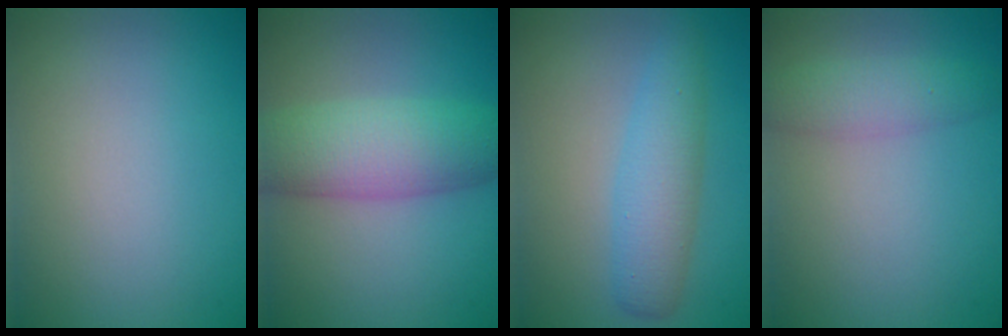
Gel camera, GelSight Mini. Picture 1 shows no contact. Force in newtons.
{"total": 6.7, "press": 6.7, "slide": 0.1}
{"total": 3.9, "press": 3.9, "slide": 0.1}
{"total": 2.8, "press": 2.8, "slide": 0.1}